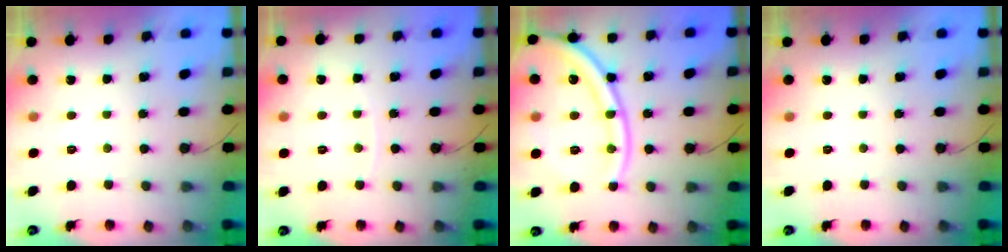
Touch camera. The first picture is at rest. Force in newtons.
{"total": 2.9, "press": 2.8, "slide": 0.4}
{"total": 20.5, "press": 20.4, "slide": 2.2}
{"total": 0.0}